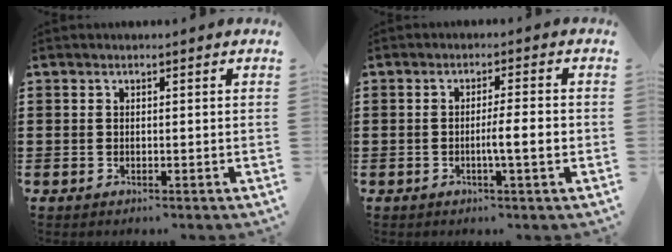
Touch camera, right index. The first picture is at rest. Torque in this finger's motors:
{"motor_torque": [1.13, 0.52, 0.12, 0.05]}